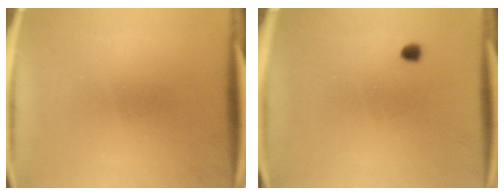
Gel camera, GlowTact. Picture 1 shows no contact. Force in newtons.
{"total": 1.0}